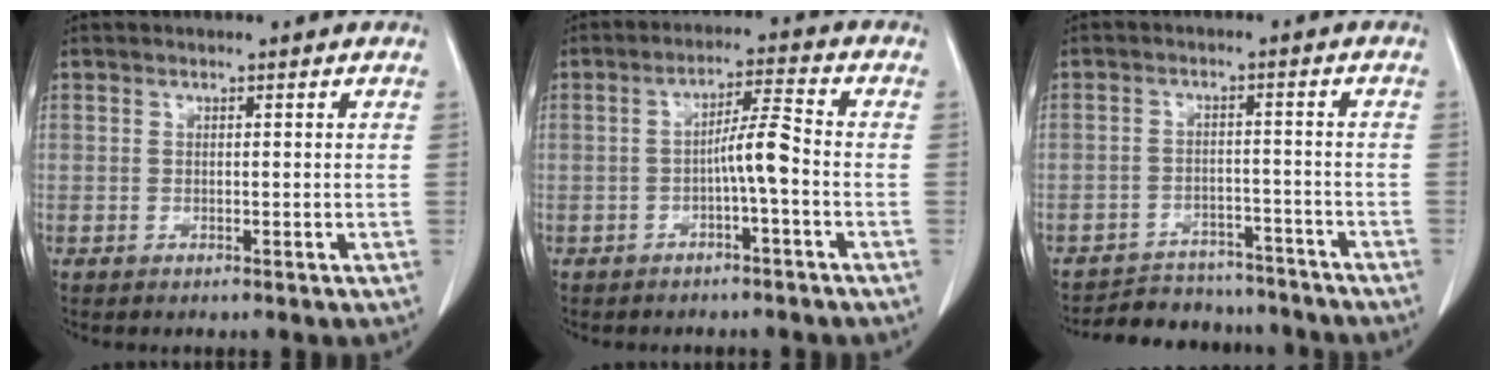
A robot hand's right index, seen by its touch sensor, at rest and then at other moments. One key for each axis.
{"total": 5.0, "fx": -1.4, "fy": -0.1, "fz": 4.8, "tx": -0.081, "ty": 0.012, "tz": -0.023}
{"total": 11.2, "fx": -10.5, "fy": 3.6, "fz": 1.4, "tx": -0.016, "ty": 0.013, "tz": -0.141}